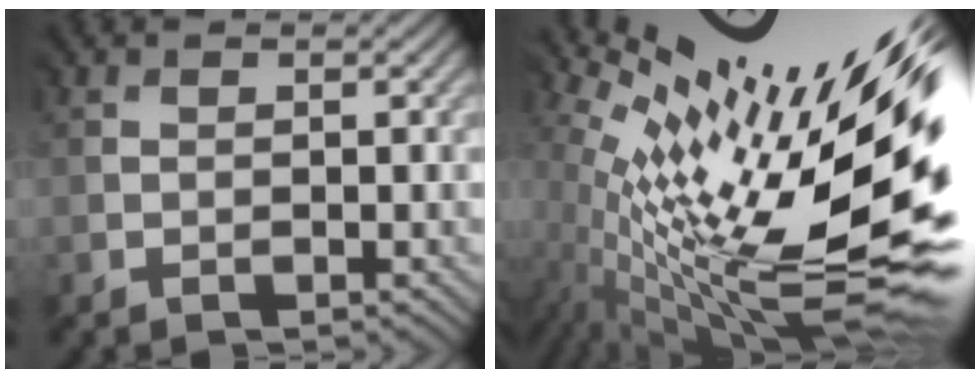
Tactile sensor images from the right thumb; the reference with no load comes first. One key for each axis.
{"total": 18.6, "fx": 2.0, "fy": 5.3, "fz": 17.7, "tx": -0.296, "ty": -0.028, "tz": 0.041}